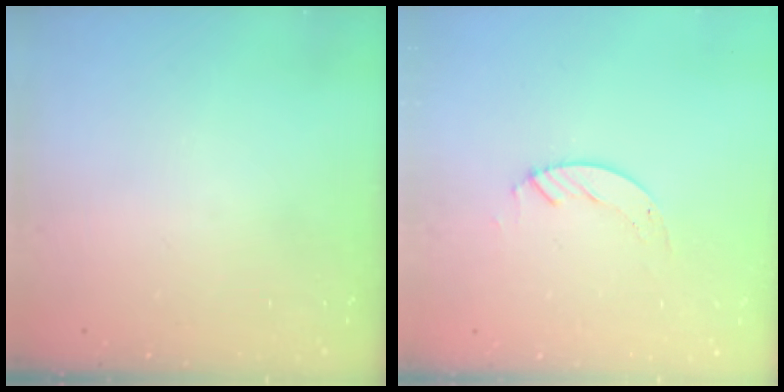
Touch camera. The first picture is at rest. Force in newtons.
{"total": 2.7, "press": 2.7, "slide": 0.2}